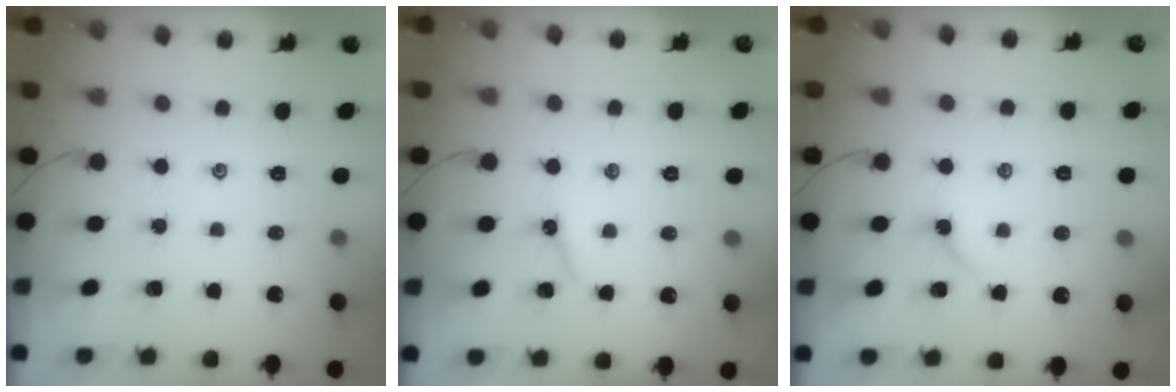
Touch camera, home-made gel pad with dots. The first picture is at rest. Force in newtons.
{"total": 2.9, "press": 2.8, "slide": 0.4}
{"total": 3.5, "press": 3.5, "slide": 0.6}